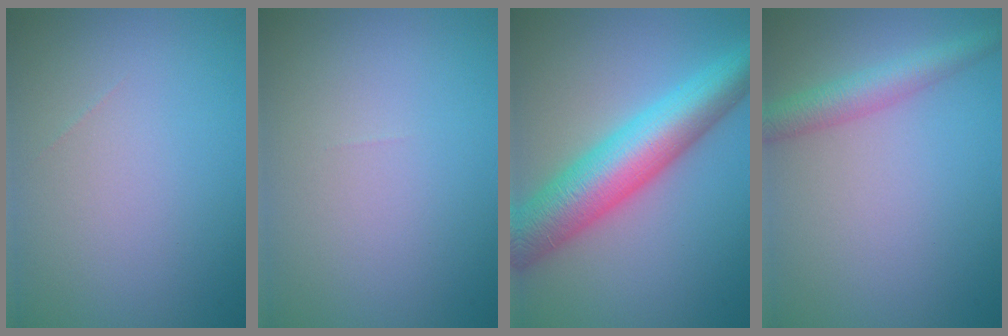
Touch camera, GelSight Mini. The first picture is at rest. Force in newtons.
{"total": 0.0}
{"total": 9.1, "press": 9.1, "slide": 0.1}
{"total": 3.2, "press": 3.1, "slide": 0.2}